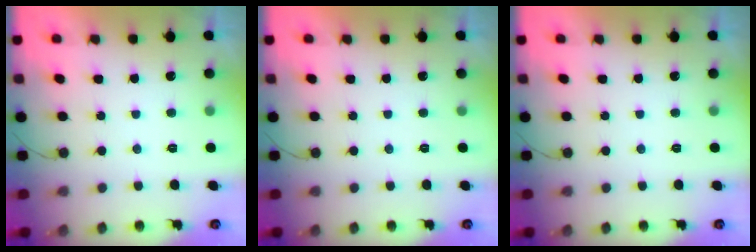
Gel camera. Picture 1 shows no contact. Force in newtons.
{"total": 0.0}
{"total": 0.0}